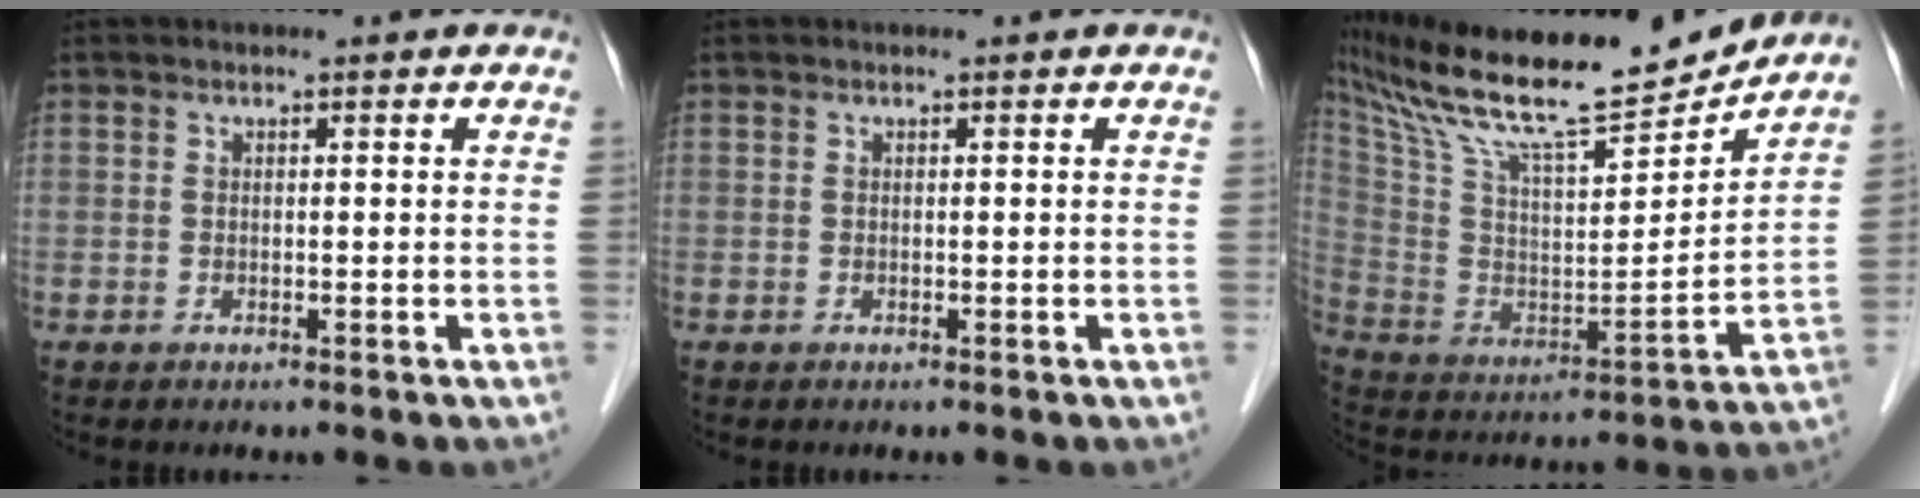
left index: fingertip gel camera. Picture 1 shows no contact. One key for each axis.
{"total": 0.0}
{"total": 23.2, "fx": 20.2, "fy": 2.4, "fz": 11.1, "tx": -0.213, "ty": -0.010, "tz": 0.338}